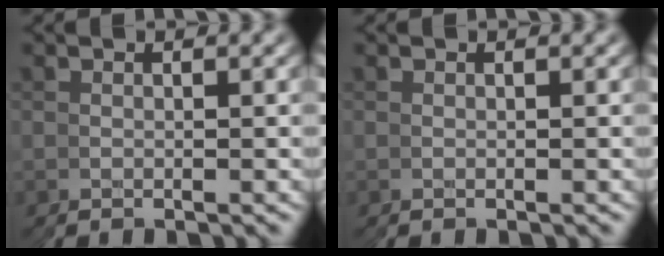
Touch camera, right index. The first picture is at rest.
{"total": 0.0}